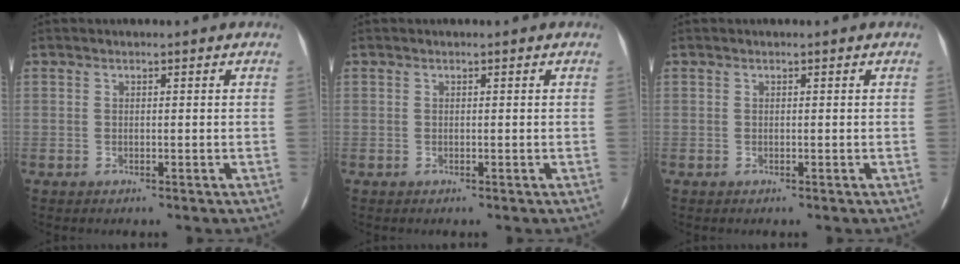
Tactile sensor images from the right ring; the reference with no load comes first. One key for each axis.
{"total": 0.0}
{"total": 0.0}